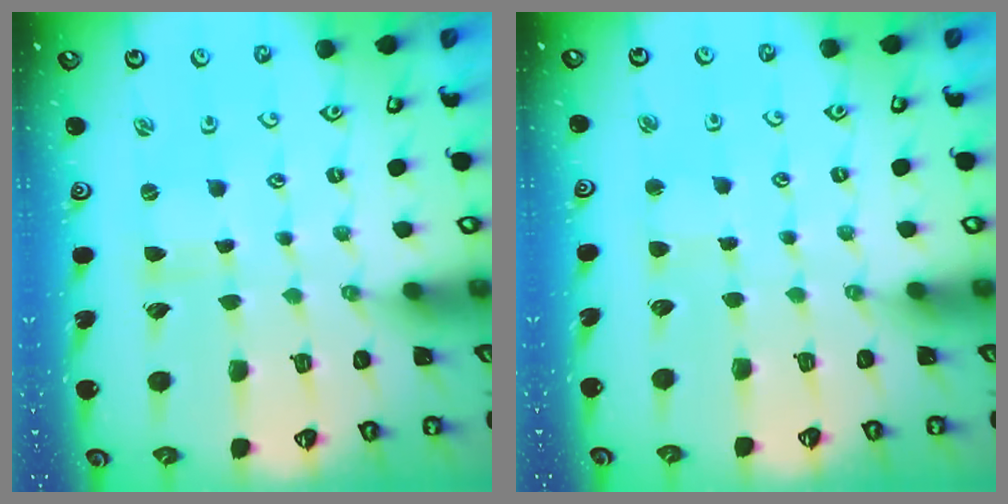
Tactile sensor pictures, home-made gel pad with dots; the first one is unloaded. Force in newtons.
{"total": 2.1, "press": 2.1, "slide": 0.2}